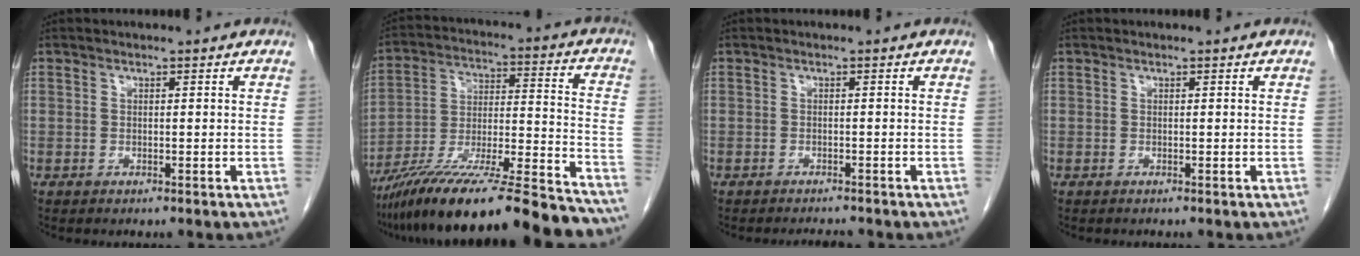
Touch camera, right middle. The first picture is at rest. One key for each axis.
{"total": 27.1, "fx": -23.2, "fy": 1.6, "fz": 14.0, "tx": -0.197, "ty": -0.014, "tz": -0.367}
{"total": 2.1, "fx": -2.1, "fy": 0.4, "fz": 0.3, "tx": -0.007, "ty": -0.006, "tz": -0.029}
{"total": 0.0}